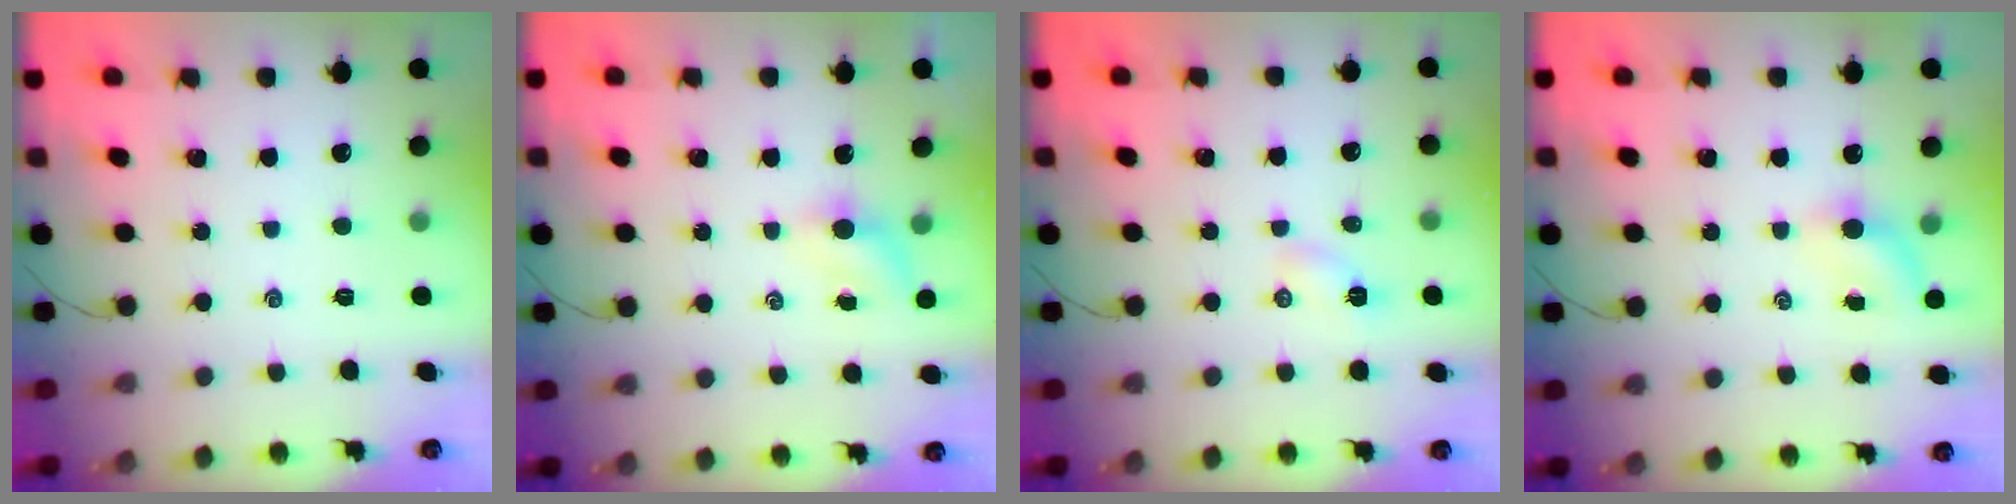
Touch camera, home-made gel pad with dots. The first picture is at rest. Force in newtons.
{"total": 3.0, "press": 2.8, "slide": 1.0}
{"total": 2.9, "press": 2.7, "slide": 1.0}
{"total": 5.4, "press": 5.2, "slide": 1.3}